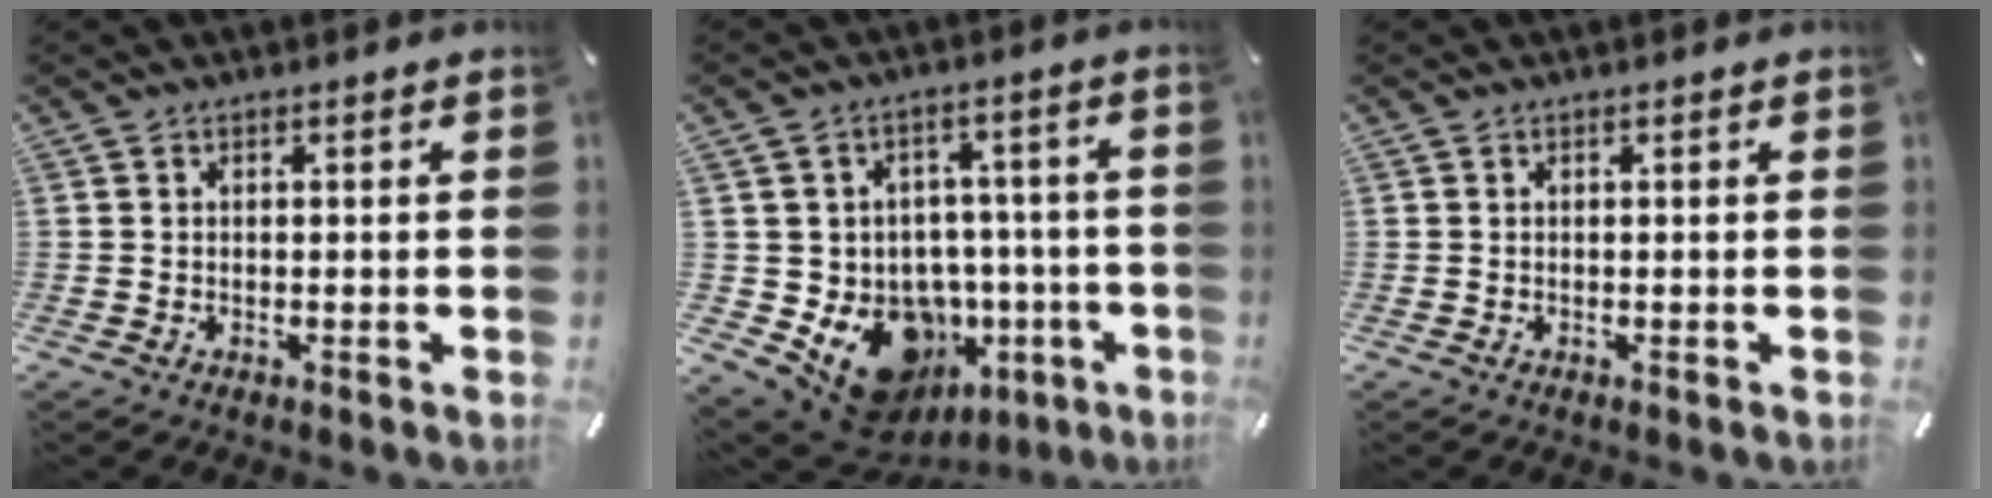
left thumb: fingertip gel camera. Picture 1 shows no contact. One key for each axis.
{"total": 15.3, "fx": -6.9, "fy": 11.7, "fz": 7.2, "tx": -0.110, "ty": 0.020, "tz": -0.091}
{"total": 0.0}